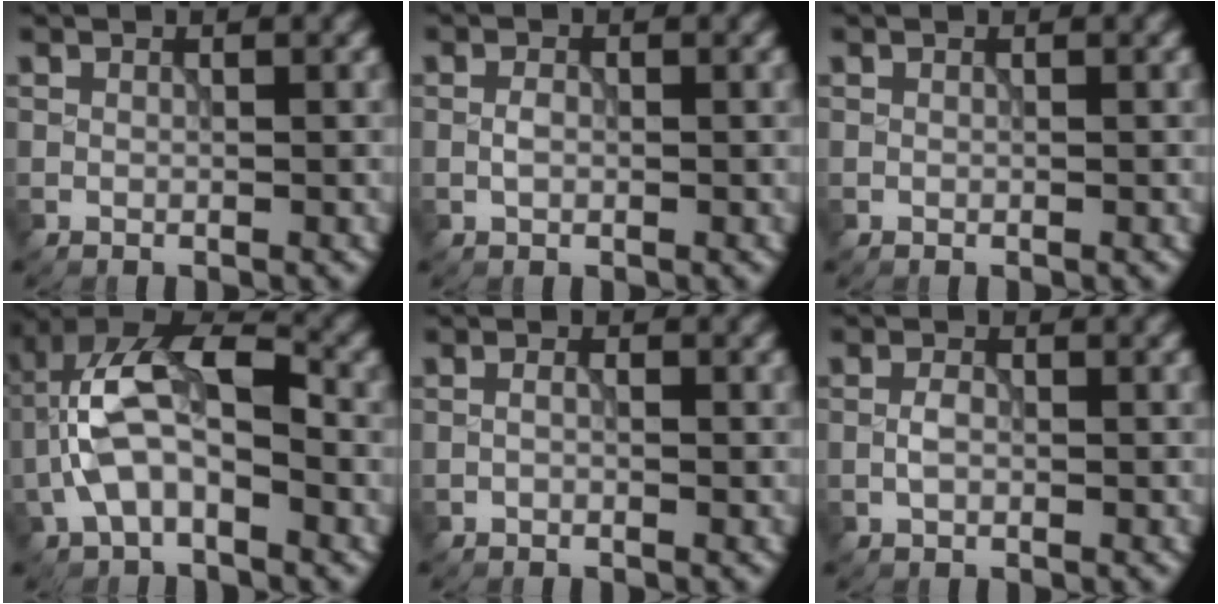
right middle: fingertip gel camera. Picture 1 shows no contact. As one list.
[{"total": 1.1, "force": [-0.2, 0.6, 0.8], "torque": [-0.017, 0.002, -0.007]}, {"total": 0.0}, {"total": 7.8, "force": [-1.2, 4.0, 6.5], "torque": [-0.139, 0.022, -0.029]}, {"total": 1.4, "force": [0.0, 0.8, 1.1], "torque": [-0.005, -0.004, -0.013]}, {"total": 1.4, "force": [-0.3, 0.8, 1.1], "torque": [-0.022, 0.004, -0.010]}]